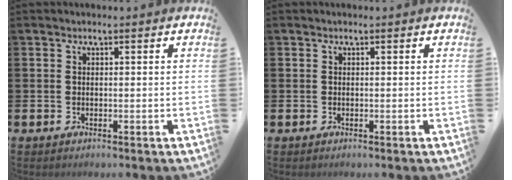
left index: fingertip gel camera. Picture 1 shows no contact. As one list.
[{"total": 0.0}]